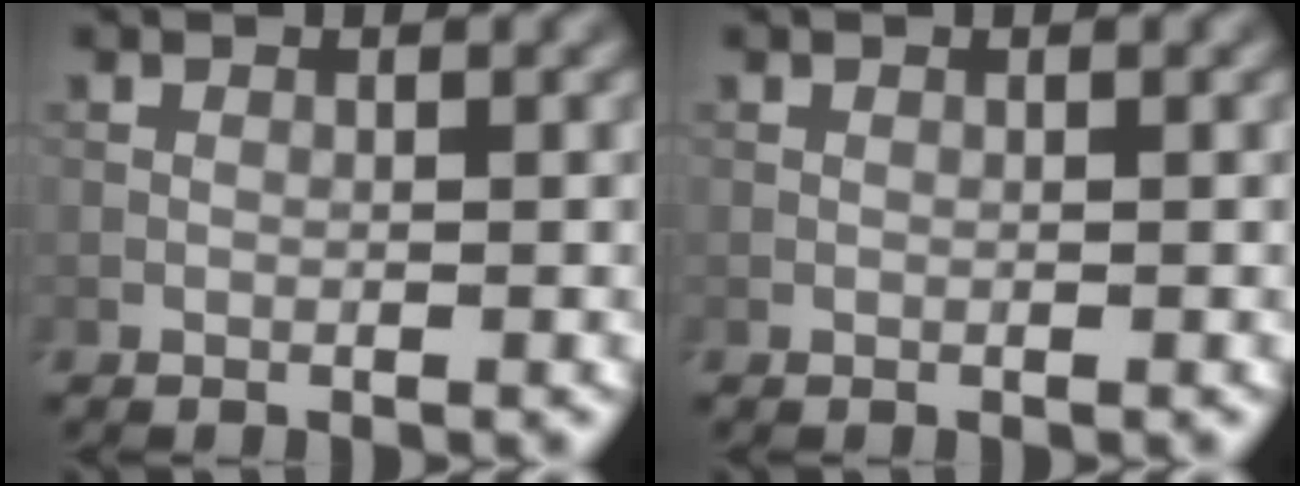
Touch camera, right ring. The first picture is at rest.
{"total": 0.0}